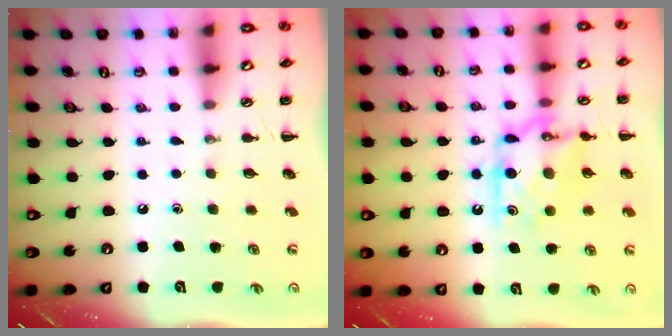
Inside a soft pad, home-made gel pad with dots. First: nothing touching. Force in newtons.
{"total": 13.1, "press": 13.1, "slide": 0.6}